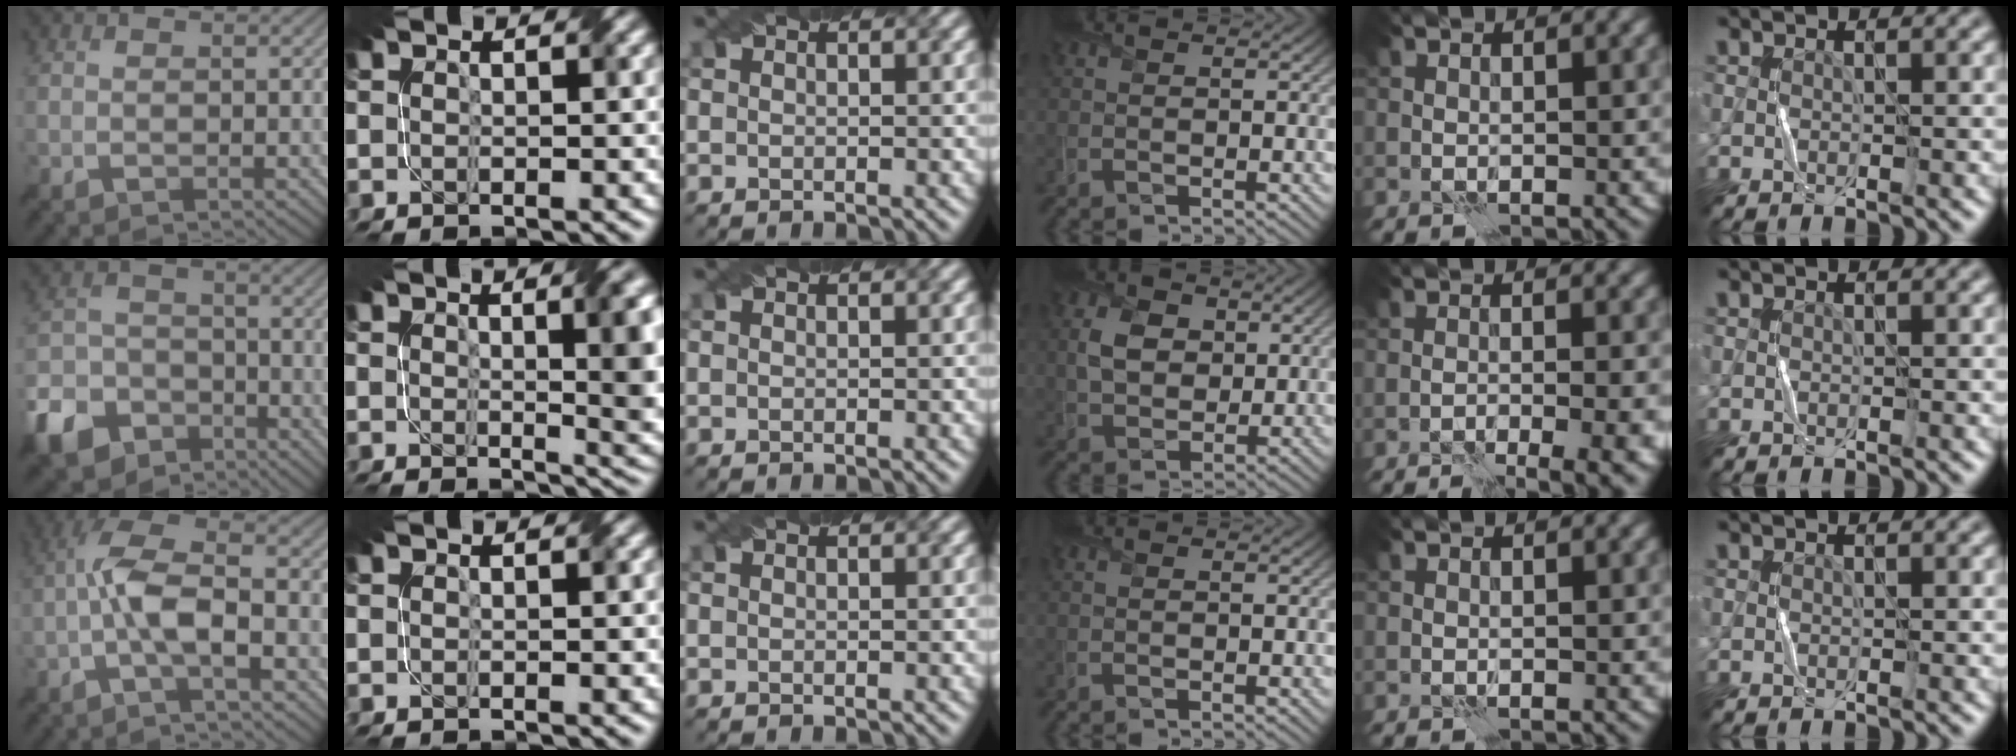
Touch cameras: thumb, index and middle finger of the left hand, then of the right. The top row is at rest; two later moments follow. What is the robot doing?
{"motion": "fold", "object": "bubble wrap"}